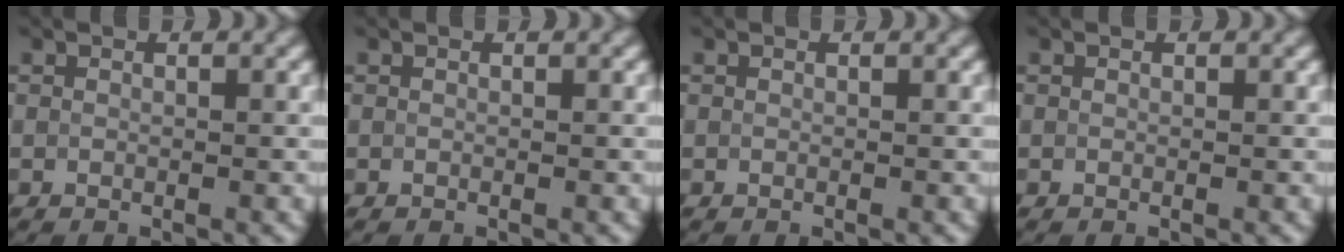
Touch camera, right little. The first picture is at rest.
{"total": 0.0}
{"total": 0.0}
{"total": 0.0}